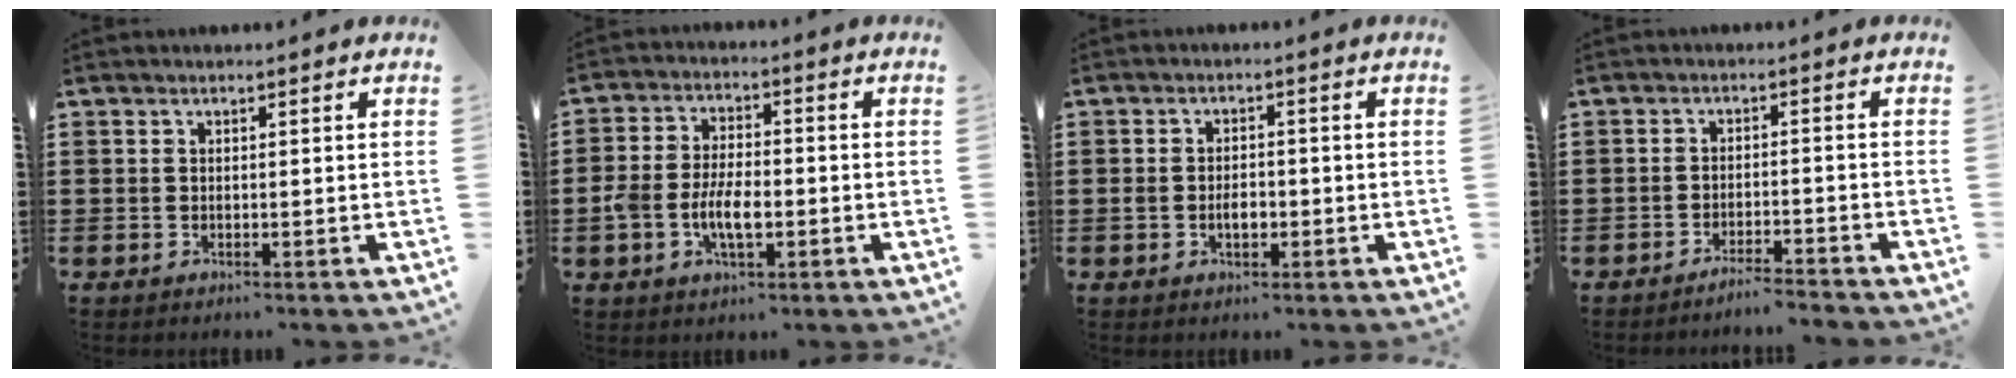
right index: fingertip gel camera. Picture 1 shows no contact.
{"total": 6.3, "force": [-1.8, 3.3, 5.1], "torque": [-0.115, 0.004, -0.037]}
{"total": 2.8, "force": [-0.7, 1.6, 2.3], "torque": [-0.034, 0.001, -0.015]}
{"total": 2.7, "force": [-2.6, -0.2, 0.6], "torque": [-0.013, -0.001, -0.053]}